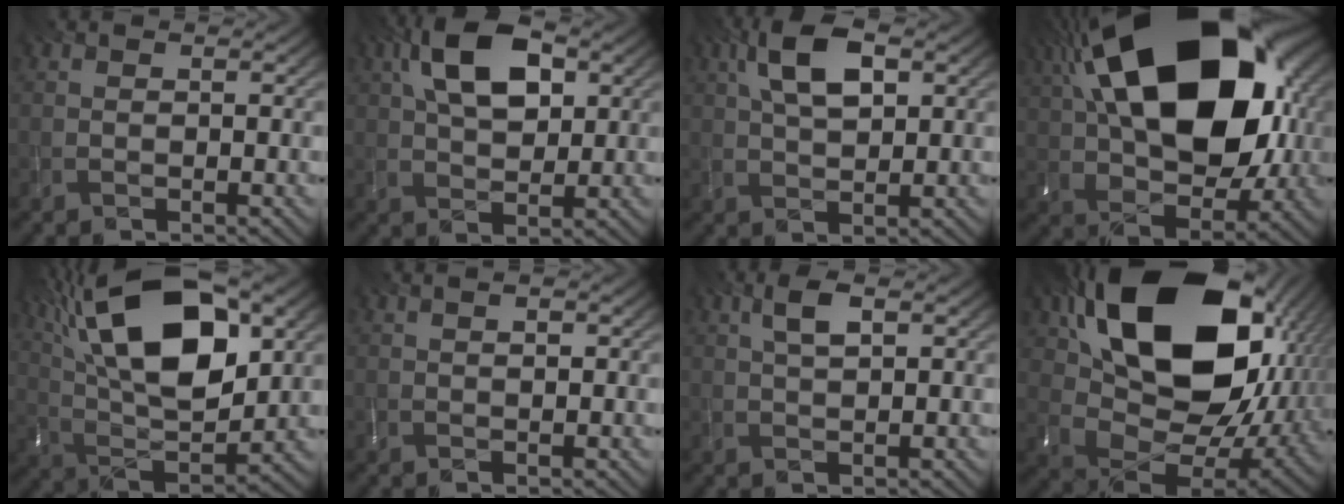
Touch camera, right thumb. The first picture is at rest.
{"total": 9.9, "force": [3.3, 5.5, 7.6], "torque": [-0.153, 0.014, 0.055]}
{"total": 7.4, "force": [2.7, 3.5, 6.0], "torque": [-0.129, 0.010, 0.047]}
{"total": 22.3, "force": [6.6, 13.7, 16.3], "torque": [-0.321, 0.042, 0.110]}
{"total": 19.2, "force": [7.6, 9.3, 14.9], "torque": [-0.288, 0.031, 0.111]}
{"total": 1.6, "force": [0.6, 0.6, 1.4], "torque": [-0.027, 0.004, 0.010]}
{"total": 3.2, "force": [1.4, 1.2, 2.7], "torque": [-0.060, 0.007, 0.026]}
{"total": 21.2, "force": [7.4, 14.2, 13.8], "torque": [-0.275, -0.019, 0.166]}